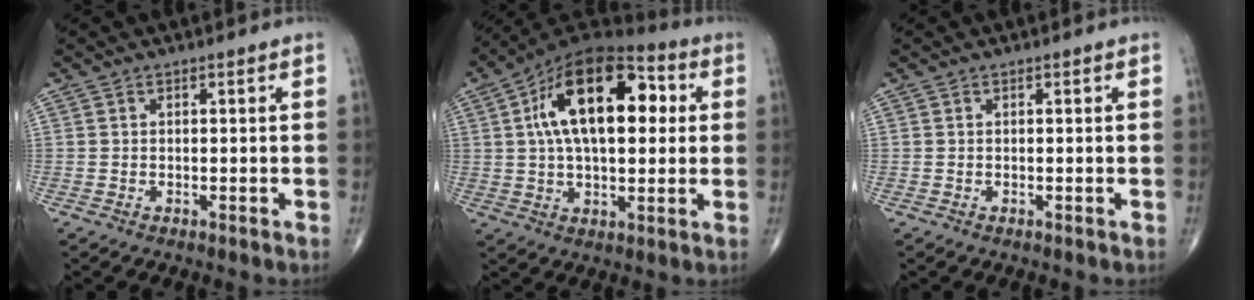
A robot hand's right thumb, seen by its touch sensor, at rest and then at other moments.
{"total": 20.9, "force": [4.4, 10.8, 17.4], "torque": [-0.263, 0.020, 0.058]}
{"total": 0.0}